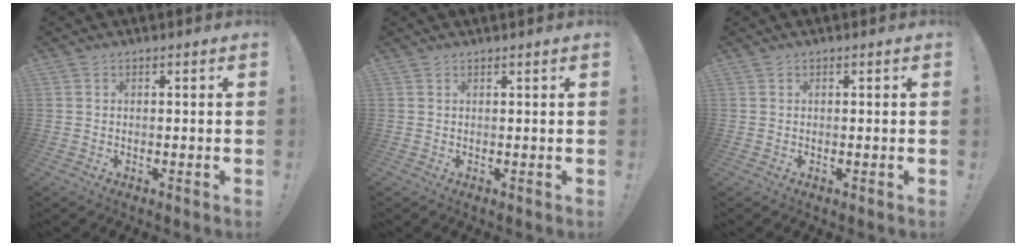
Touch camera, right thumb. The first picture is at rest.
{"total": 0.8, "force": [0.6, -0.4, 0.4], "torque": [0.001, -0.005, 0.010]}
{"total": 0.0}